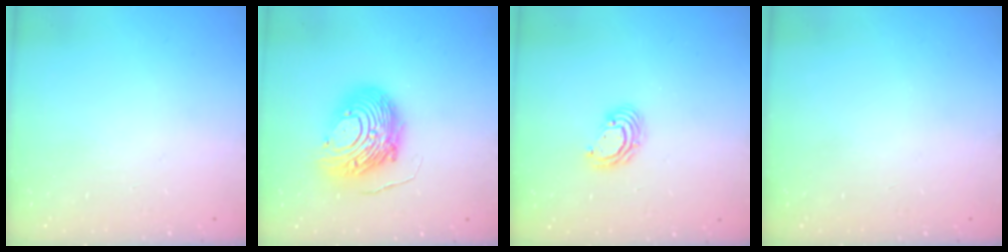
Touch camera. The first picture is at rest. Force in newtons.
{"total": 15.1, "press": 15.1, "slide": 1.6}
{"total": 5.7, "press": 5.7, "slide": 0.2}
{"total": 0.0}